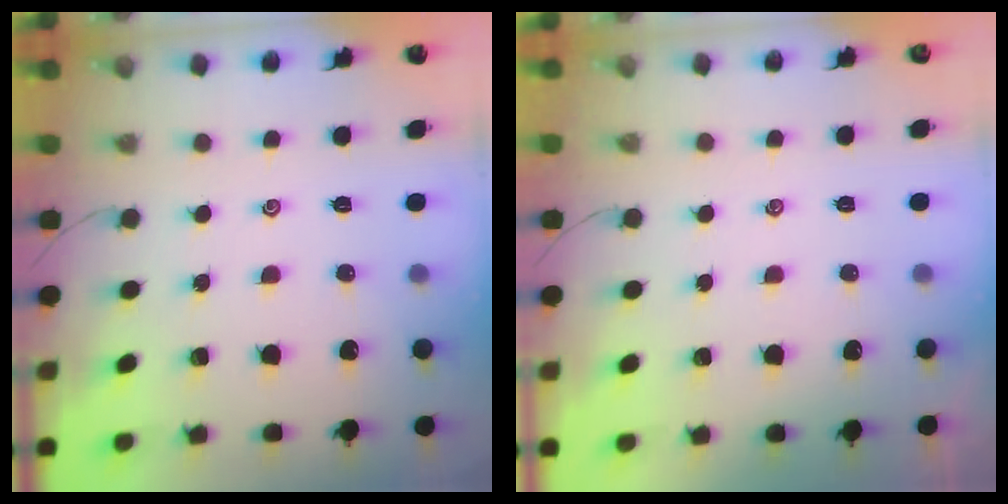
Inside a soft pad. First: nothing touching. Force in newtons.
{"total": 1.2, "press": 1.2, "slide": 0.3}